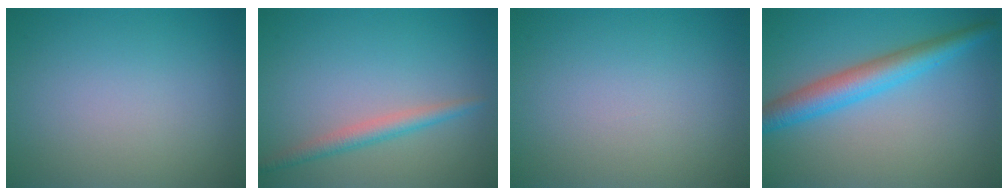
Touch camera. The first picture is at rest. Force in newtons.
{"total": 2.2, "press": 2.1, "slide": 0.0}
{"total": 0.0}
{"total": 4.7, "press": 4.7, "slide": 0.1}